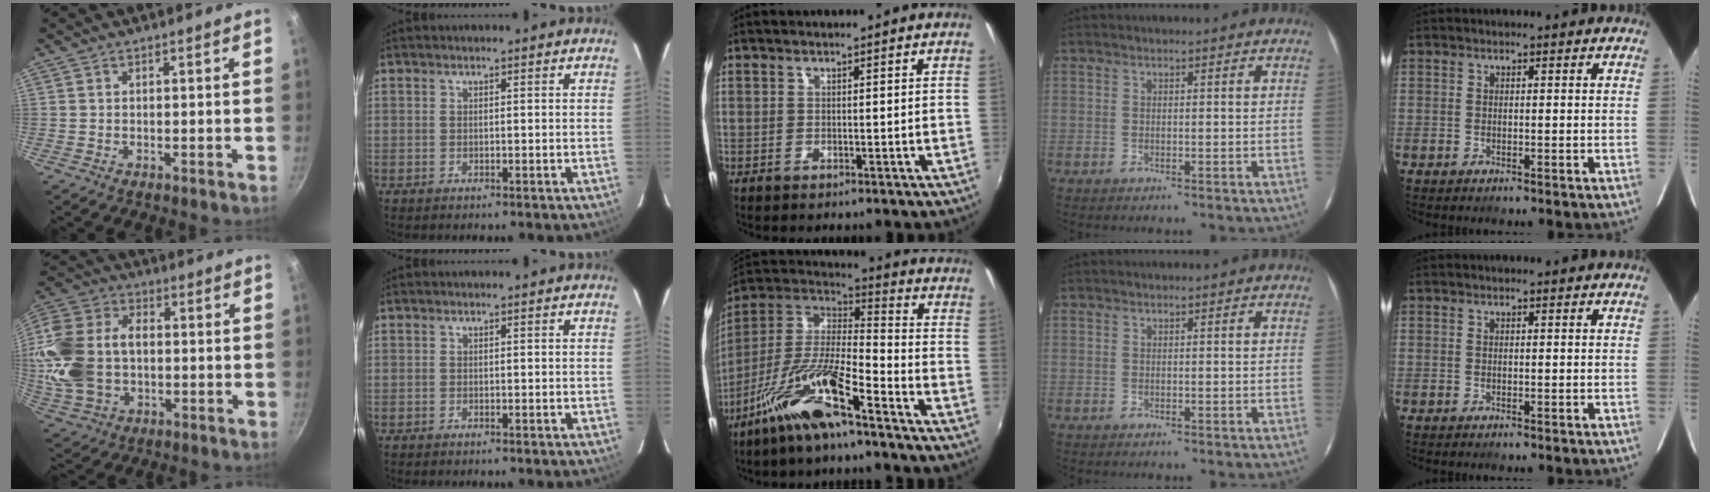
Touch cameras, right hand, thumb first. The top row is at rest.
{"thumb": {"total": 18.2, "force": [-0.6, 12.8, 13.0], "torque": [-0.258, 0.029, -0.010]}, "middle": {"total": 14.7, "force": [-9.6, 2.5, 10.8], "torque": [-0.208, 0.001, -0.190]}}